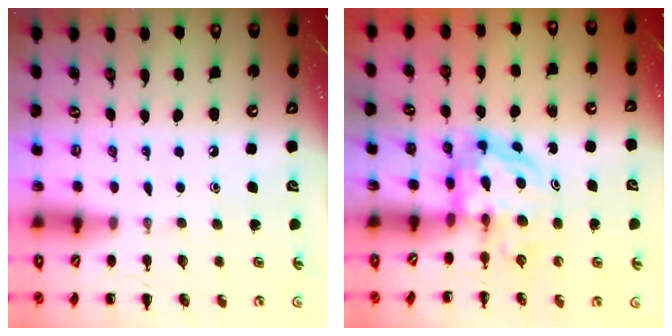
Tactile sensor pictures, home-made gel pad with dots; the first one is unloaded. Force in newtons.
{"total": 4.7, "press": 4.6, "slide": 1.1}